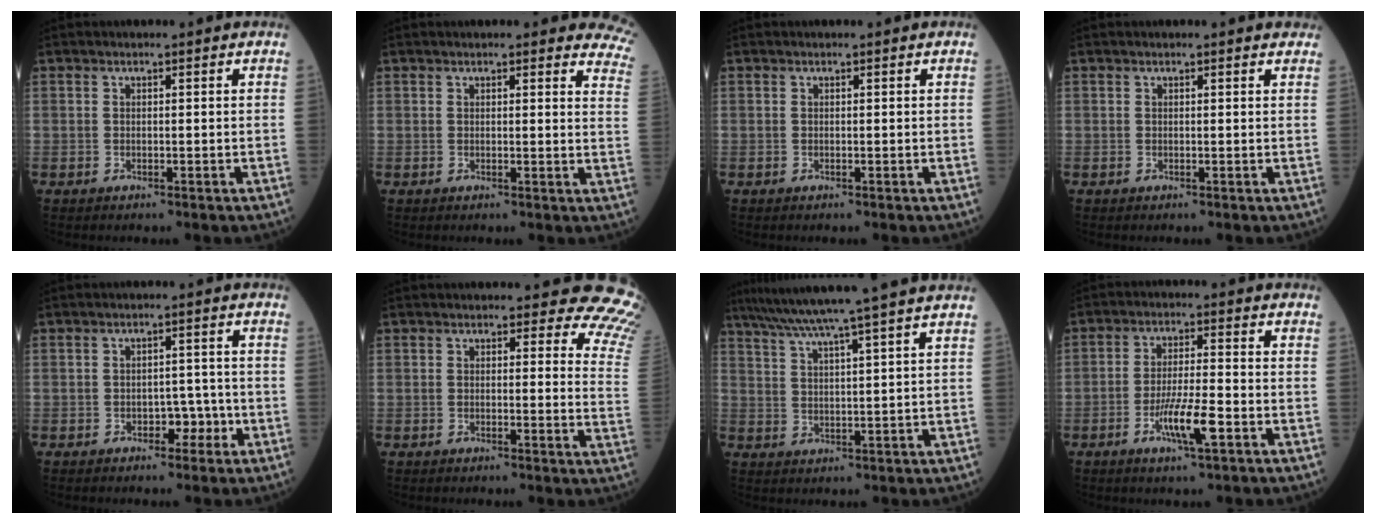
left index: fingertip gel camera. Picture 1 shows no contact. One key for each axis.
{"total": 10.9, "fx": 9.9, "fy": 2.5, "fz": 3.9, "tx": -0.006, "ty": -0.025, "tz": 0.074}
{"total": 0.0}
{"total": 2.7, "fx": 2.5, "fy": 0.7, "fz": 0.7, "tx": -0.008, "ty": 0.013, "tz": 0.013}
{"total": 3.4, "fx": -1.6, "fy": 2.1, "fz": 2.2, "tx": -0.024, "ty": 0.010, "tz": -0.021}
{"total": 11.4, "fx": 10.5, "fy": 3.2, "fz": 3.1, "tx": 0.011, "ty": -0.066, "tz": 0.067}
{"total": 14.5, "fx": 12.2, "fy": -2.3, "fz": 7.5, "tx": -0.128, "ty": -0.001, "tz": 0.171}
{"total": 7.0, "fx": -3.1, "fy": 0.6, "fz": 6.3, "tx": -0.122, "ty": -0.007, "tz": -0.057}